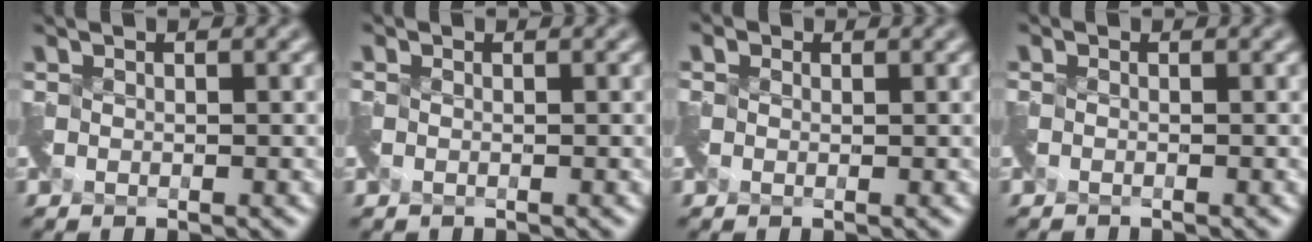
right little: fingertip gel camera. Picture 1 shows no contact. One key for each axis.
{"total": 0.7, "fx": -0.5, "fy": 0.1, "fz": -0.5, "tx": 0.006, "ty": -0.006, "tz": -0.009}
{"total": 1.1, "fx": -0.4, "fy": 0.0, "fz": -1.0, "tx": 0.015, "ty": -0.004, "tz": -0.001}
{"total": 1.4, "fx": -1.1, "fy": -0.2, "fz": -0.7, "tx": 0.011, "ty": -0.016, "tz": -0.025}